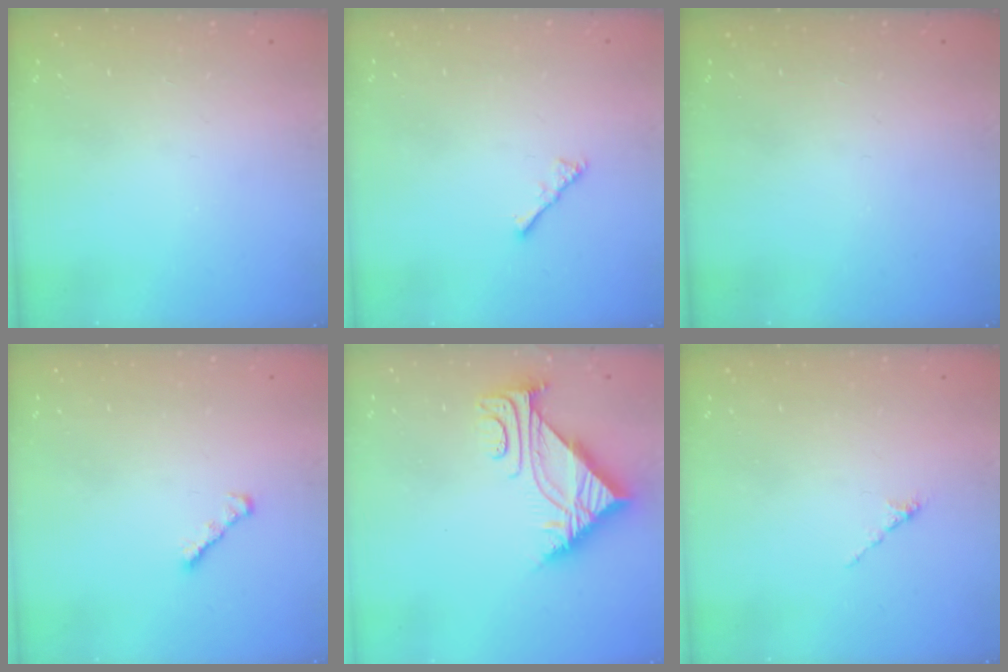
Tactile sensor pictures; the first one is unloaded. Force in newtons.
{"total": 2.1, "press": 2.1, "slide": 0.5}
{"total": 0.0}
{"total": 2.5, "press": 2.4, "slide": 0.6}
{"total": 6.6, "press": 6.6, "slide": 0.8}
{"total": 0.0}